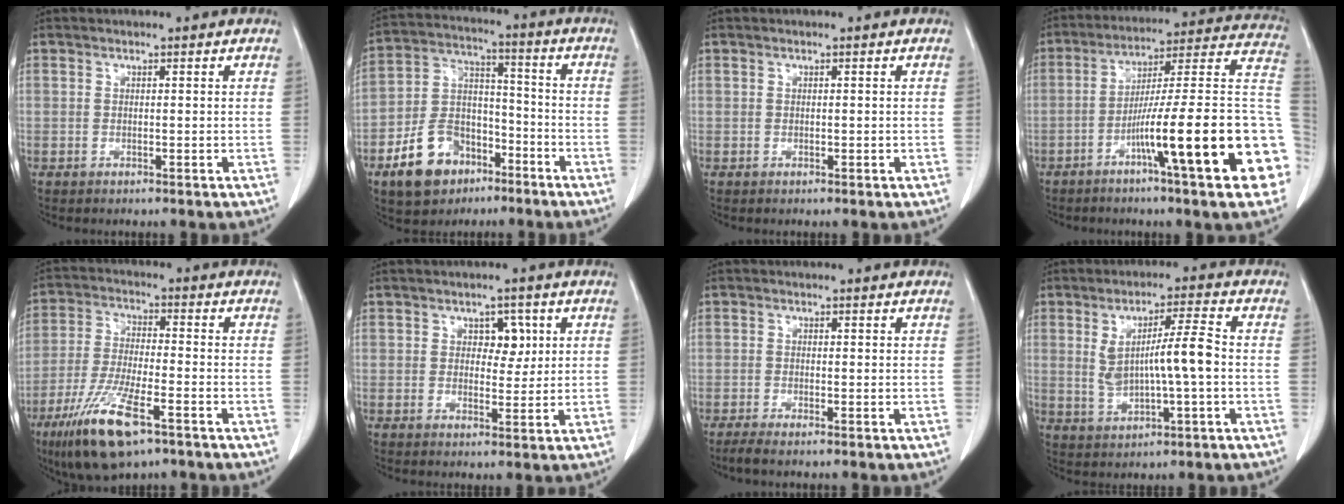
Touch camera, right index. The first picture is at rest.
{"total": 12.3, "force": [-6.8, 8.1, 6.1], "torque": [-0.131, 0.021, -0.116]}
{"total": 0.0}
{"total": 23.2, "force": [-7.4, 0.8, 21.9], "torque": [-0.230, 0.014, -0.114]}
{"total": 12.7, "force": [-7.4, 2.7, 10.0], "torque": [-0.203, -0.026, -0.129]}
{"total": 3.6, "force": [1.2, 2.3, 2.5], "torque": [-0.028, 0.007, 0.018]}
{"total": 1.9, "force": [-1.5, -0.1, 1.2], "torque": [-0.025, -0.004, -0.030]}
{"total": 8.0, "force": [0.2, 0.8, 8.0], "torque": [-0.146, 0.007, 0.007]}